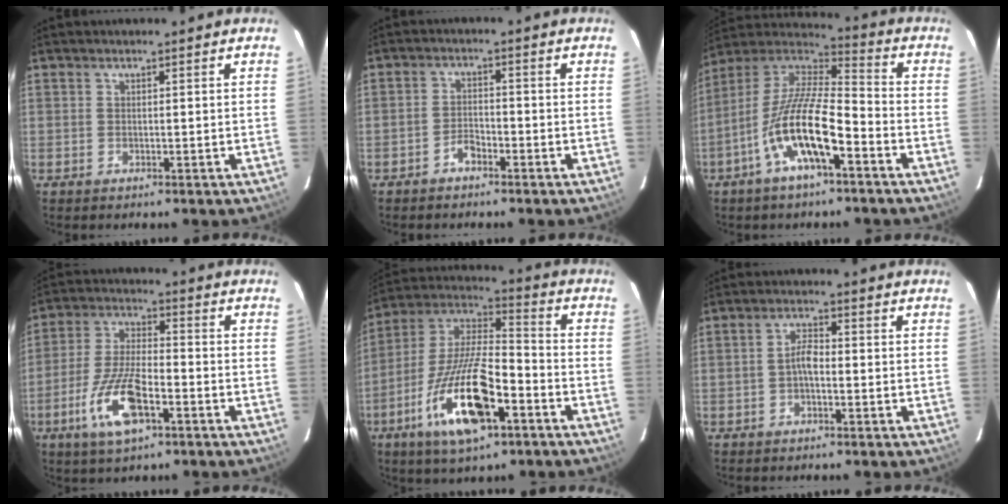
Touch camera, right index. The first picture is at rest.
{"total": 2.7, "force": [-2.2, 1.2, 1.0], "torque": [-0.028, 0.007, -0.038]}
{"total": 15.6, "force": [-7.1, 4.3, 13.1], "torque": [-0.255, -0.012, -0.140]}
{"total": 12.4, "force": [-5.8, 4.2, 10.1], "torque": [-0.217, -0.009, -0.108]}
{"total": 19.8, "force": [-9.1, 6.9, 16.2], "torque": [-0.329, -0.022, -0.170]}
{"total": 2.8, "force": [-1.0, 1.1, 2.4], "torque": [-0.048, 0.010, -0.019]}